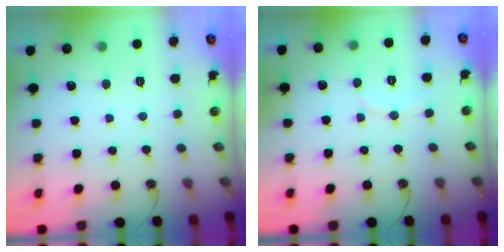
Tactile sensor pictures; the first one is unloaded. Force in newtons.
{"total": 3.8, "press": 3.7, "slide": 0.5}